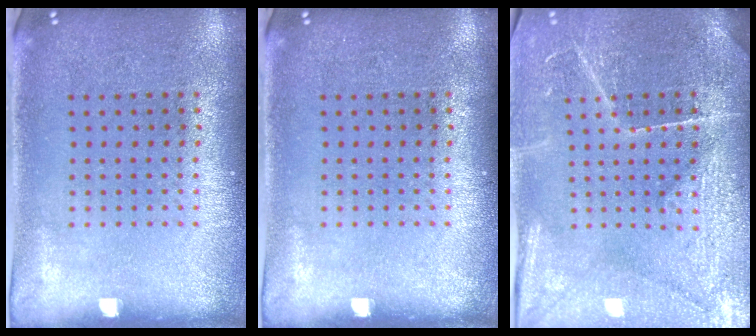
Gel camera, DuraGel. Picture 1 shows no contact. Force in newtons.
{"total": 0.0}
{"total": 3.9, "press": 3.7, "slide": 1.3}